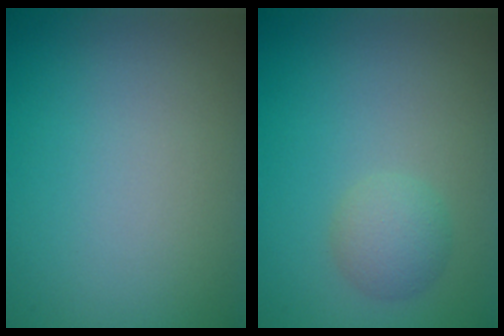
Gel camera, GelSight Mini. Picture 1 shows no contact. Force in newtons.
{"total": 2.2, "press": 2.2, "slide": 0.1}